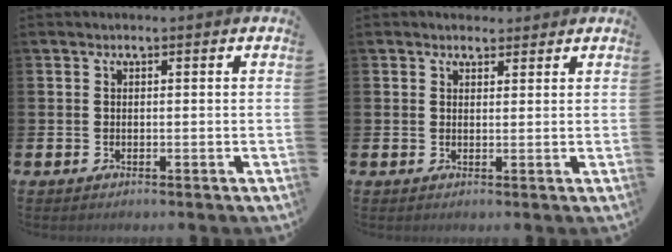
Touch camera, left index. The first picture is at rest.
{"total": 2.3, "force": [2.1, 0.9, 0.0], "torque": [0.012, -0.008, 0.036]}